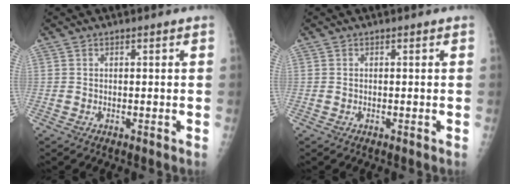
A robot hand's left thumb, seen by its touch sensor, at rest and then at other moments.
{"total": 0.0}